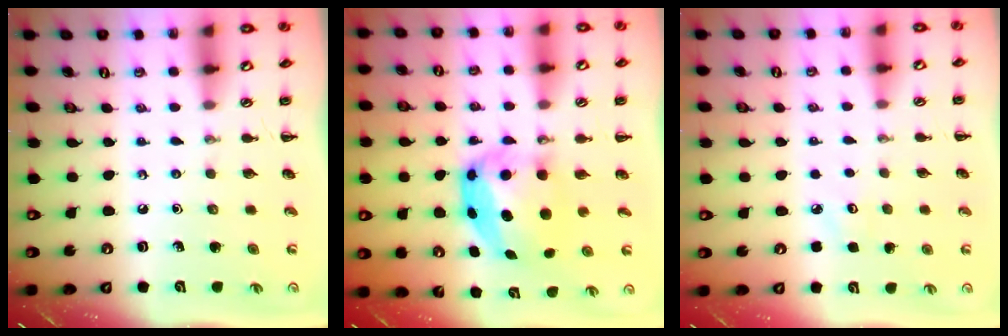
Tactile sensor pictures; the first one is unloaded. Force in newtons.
{"total": 5.5, "press": 5.5, "slide": 0.5}
{"total": 3.6, "press": 3.5, "slide": 0.8}